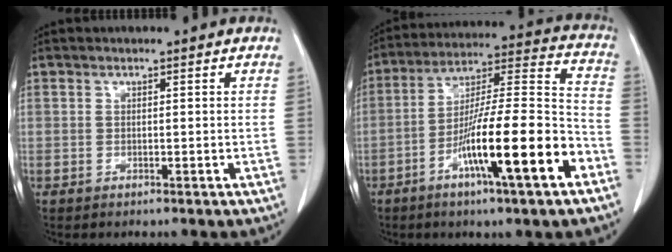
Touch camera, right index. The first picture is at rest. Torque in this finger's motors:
{"motor_torque": [1.93, -0.20, 1.05, 0.21]}